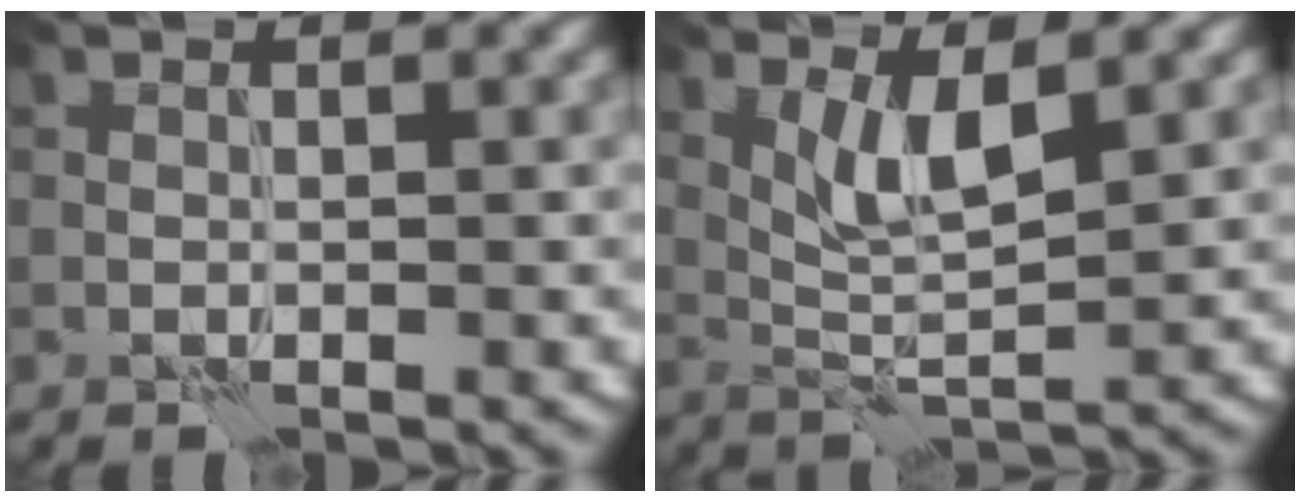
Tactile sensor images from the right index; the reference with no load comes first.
{"total": 3.6, "force": [1.7, 0.9, 3.1], "torque": [-0.066, -0.008, 0.034]}